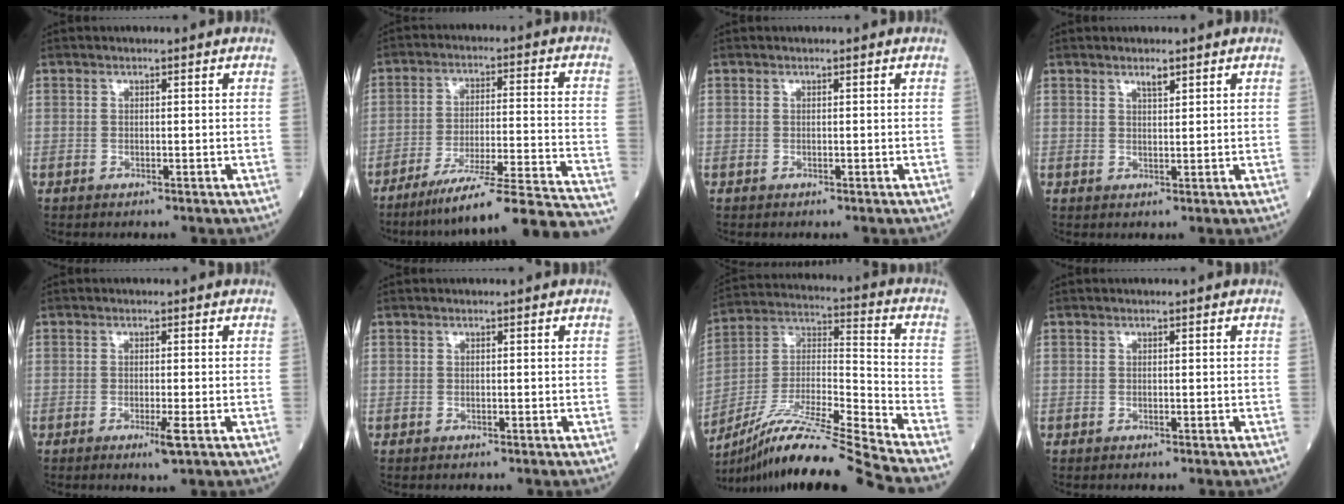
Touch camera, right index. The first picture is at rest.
{"total": 24.0, "force": [-21.8, -1.9, 9.9], "torque": [-0.082, -0.019, -0.307]}
{"total": 0.0}
{"total": 1.6, "force": [1.2, 0.3, 1.0], "torque": [-0.020, -0.001, 0.023]}
{"total": 2.4, "force": [-1.1, -0.2, 2.1], "torque": [-0.037, -0.008, -0.018]}
{"total": 0.0}
{"total": 20.0, "force": [-17.2, -2.1, 10.1], "torque": [-0.211, -0.011, -0.315]}
{"total": 0.0}